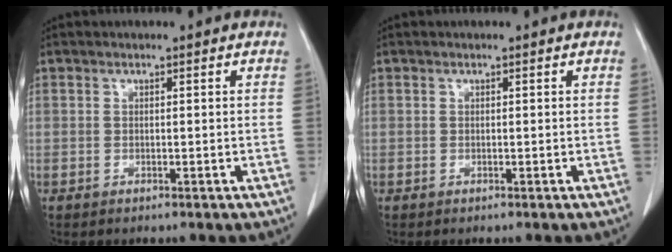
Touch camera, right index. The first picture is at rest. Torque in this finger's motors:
{"motor_torque": [0.02, 0.02, 0.01, 0.00]}